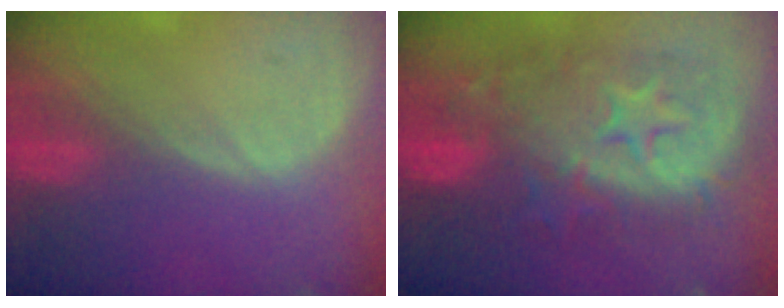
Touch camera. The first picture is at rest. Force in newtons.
{"total": 12.6, "press": 12.5, "slide": 1.2}